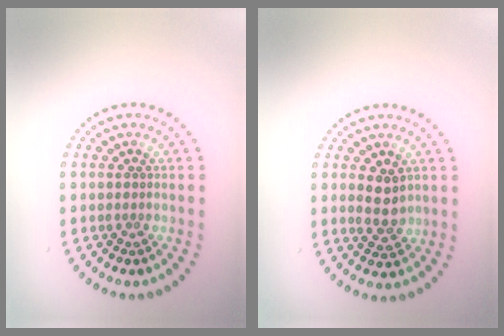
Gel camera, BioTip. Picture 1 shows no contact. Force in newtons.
{"total": 2.6, "press": 2.6, "slide": 0.4}